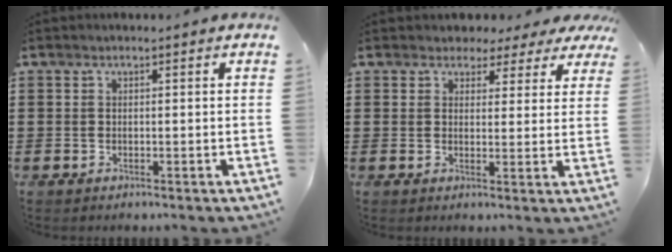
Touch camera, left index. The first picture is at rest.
{"total": 3.1, "force": [2.5, 1.9, 0.6], "torque": [-0.018, -0.003, 0.042]}